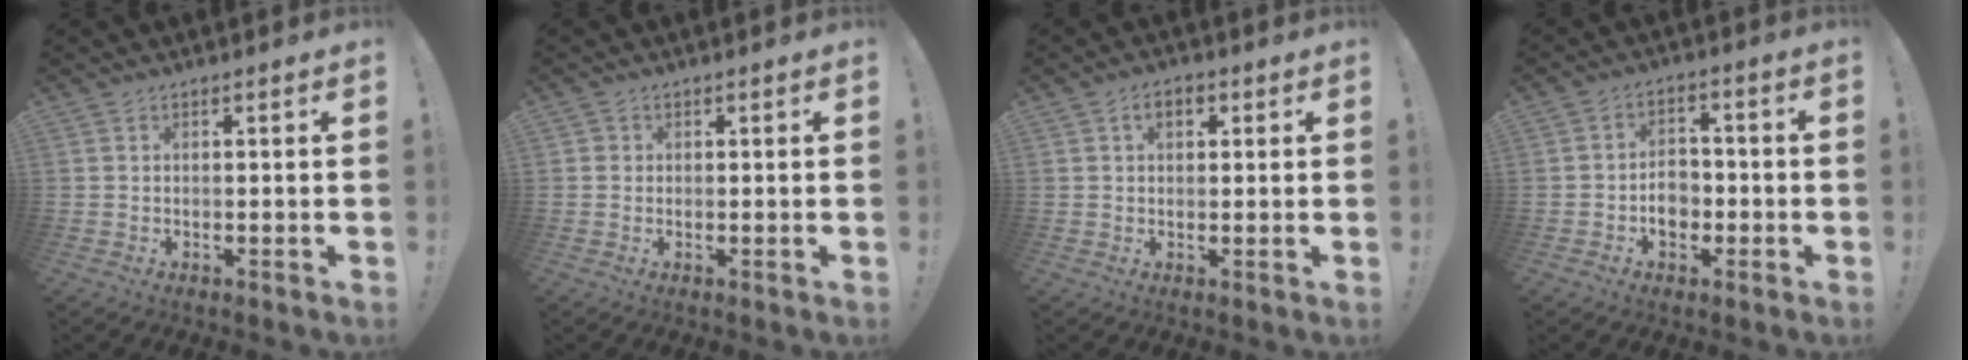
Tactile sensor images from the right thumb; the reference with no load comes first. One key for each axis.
{"total": 1.2, "fx": 0.2, "fy": 1.2, "fz": 0.1, "tx": 0.003, "ty": 0.000, "tz": 0.004}
{"total": 4.0, "fx": 1.3, "fy": 2.5, "fz": 2.8, "tx": -0.043, "ty": 0.006, "tz": 0.021}
{"total": 7.1, "fx": -1.8, "fy": 5.6, "fz": 4.0, "tx": -0.053, "ty": 0.011, "tz": -0.031}